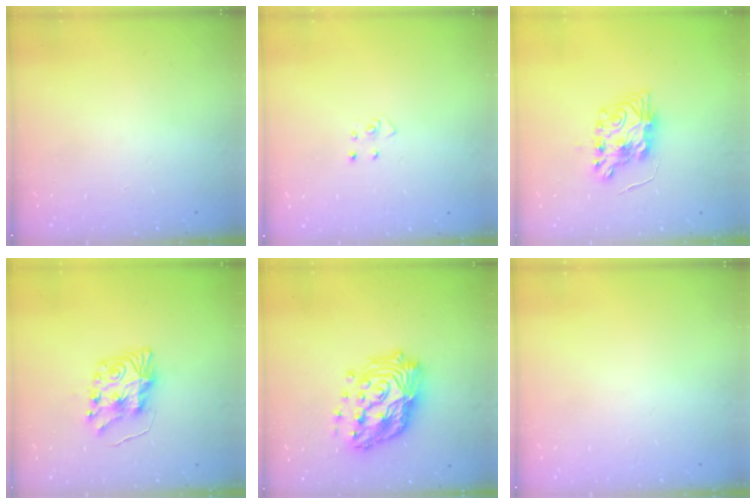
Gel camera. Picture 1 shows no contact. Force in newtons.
{"total": 3.2, "press": 3.2, "slide": 0.3}
{"total": 9.1, "press": 9.0, "slide": 0.8}
{"total": 8.5, "press": 8.5, "slide": 0.4}
{"total": 20.6, "press": 20.4, "slide": 2.2}
{"total": 0.0}